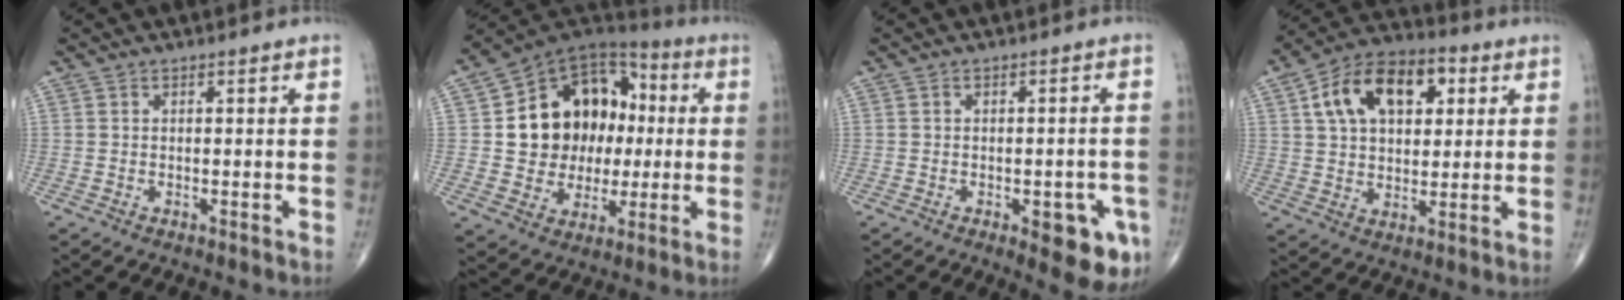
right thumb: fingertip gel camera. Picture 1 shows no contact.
{"total": 19.3, "force": [1.5, 15.2, 11.8], "torque": [-0.135, 0.032, 0.033]}
{"total": 9.0, "force": [-3.5, 3.6, 7.5], "torque": [-0.063, 0.005, -0.035]}
{"total": 16.3, "force": [5.3, 10.0, 11.7], "torque": [-0.167, 0.011, 0.085]}